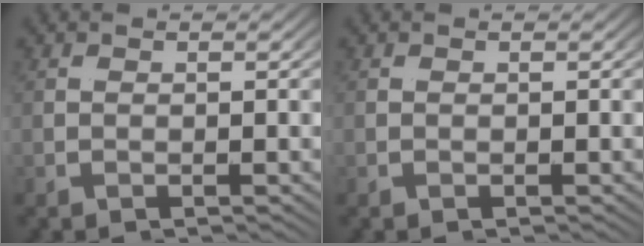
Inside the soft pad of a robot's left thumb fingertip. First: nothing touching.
{"total": 0.0}